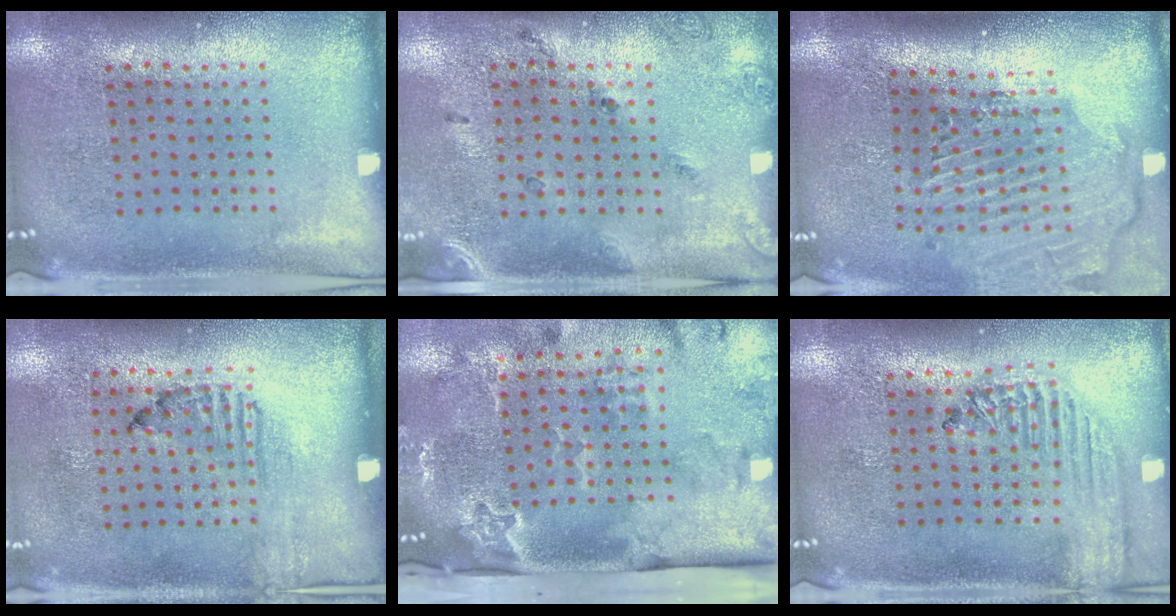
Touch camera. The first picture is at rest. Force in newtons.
{"total": 1.7, "press": 1.1, "slide": 1.3}
{"total": 2.8, "press": 2.3, "slide": 1.7}
{"total": 1.7, "press": 1.0, "slide": 1.3}
{"total": 3.4, "press": 2.4, "slide": 2.4}
{"total": 1.8, "press": 1.7, "slide": 0.7}